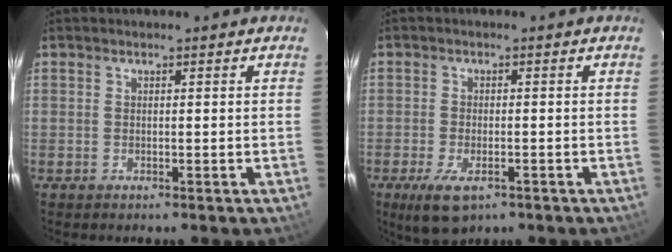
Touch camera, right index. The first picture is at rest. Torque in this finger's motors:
{"motor_torque": [0.50, -0.44, 0.28, 0.03]}